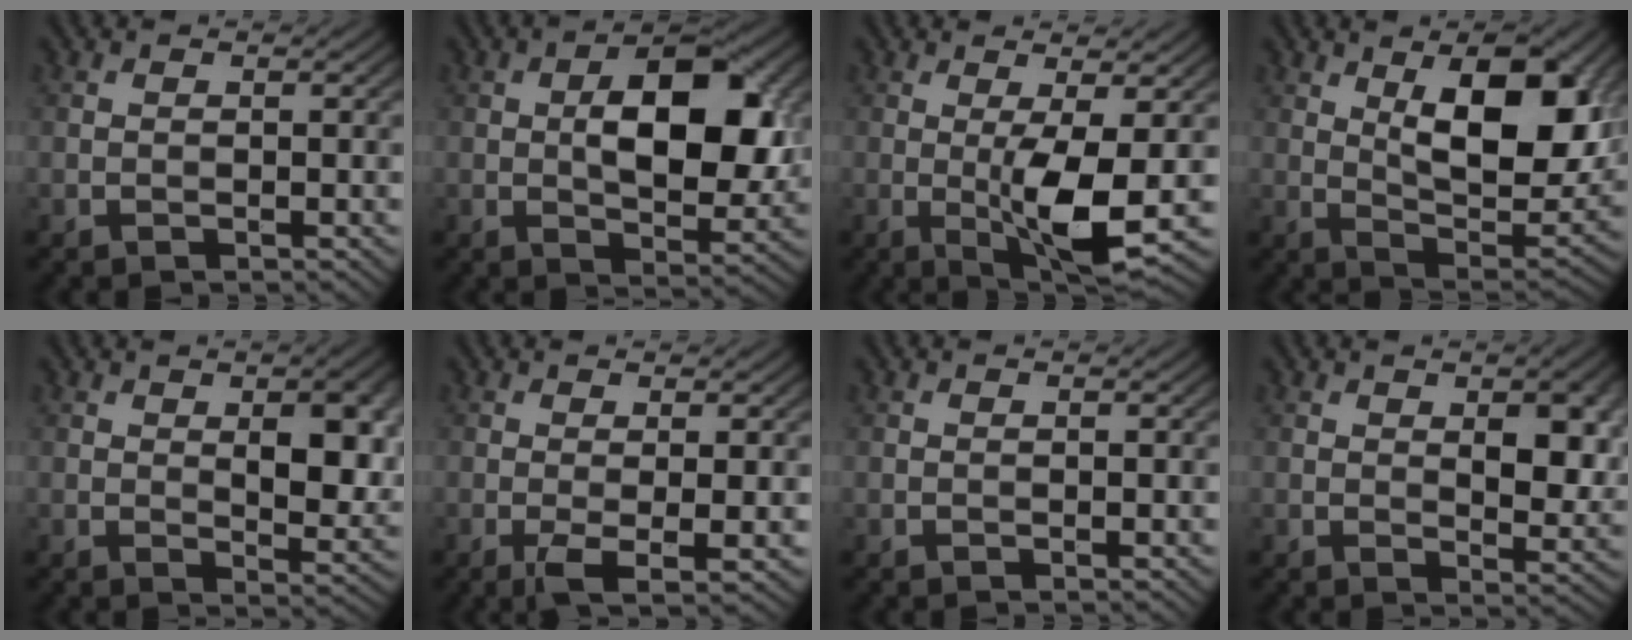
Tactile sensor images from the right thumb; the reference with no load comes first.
{"total": 10.6, "force": [1.1, 5.5, 9.0], "torque": [-0.142, 0.002, 0.018]}
{"total": 6.6, "force": [-0.7, 1.2, 6.5], "torque": [-0.125, -0.002, -0.010]}
{"total": 14.5, "force": [4.7, 6.6, 12.0], "torque": [-0.185, -0.003, 0.072]}
{"total": 8.5, "force": [1.7, 4.0, 7.3], "torque": [-0.103, -0.003, 0.033]}
{"total": 3.4, "force": [-0.7, 0.5, 3.3], "torque": [-0.068, -0.004, -0.013]}
{"total": 0.0}
{"total": 7.0, "force": [1.6, 3.5, 5.9], "torque": [-0.084, -0.005, 0.032]}